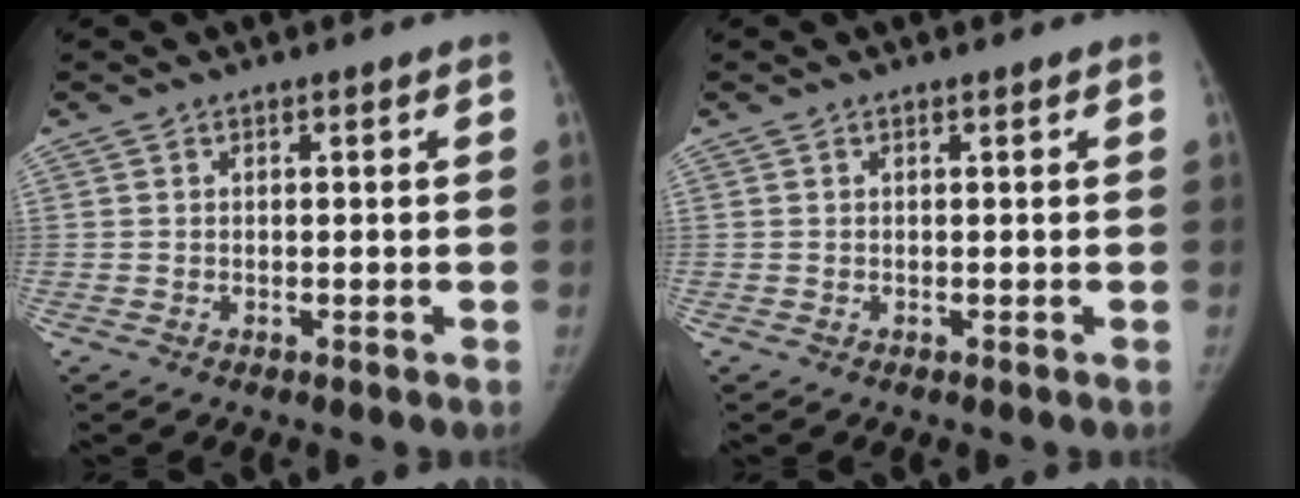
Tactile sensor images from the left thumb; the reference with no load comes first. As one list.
[{"total": 0.0}]